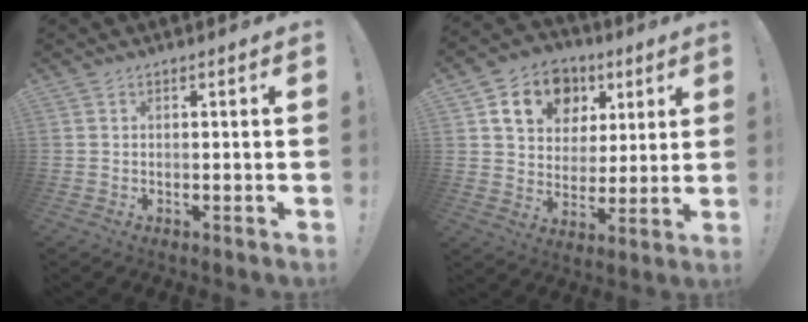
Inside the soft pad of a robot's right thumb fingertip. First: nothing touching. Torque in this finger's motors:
{"motor_torque": [1.33, 1.73, 0.38, 0.17, 0.00]}